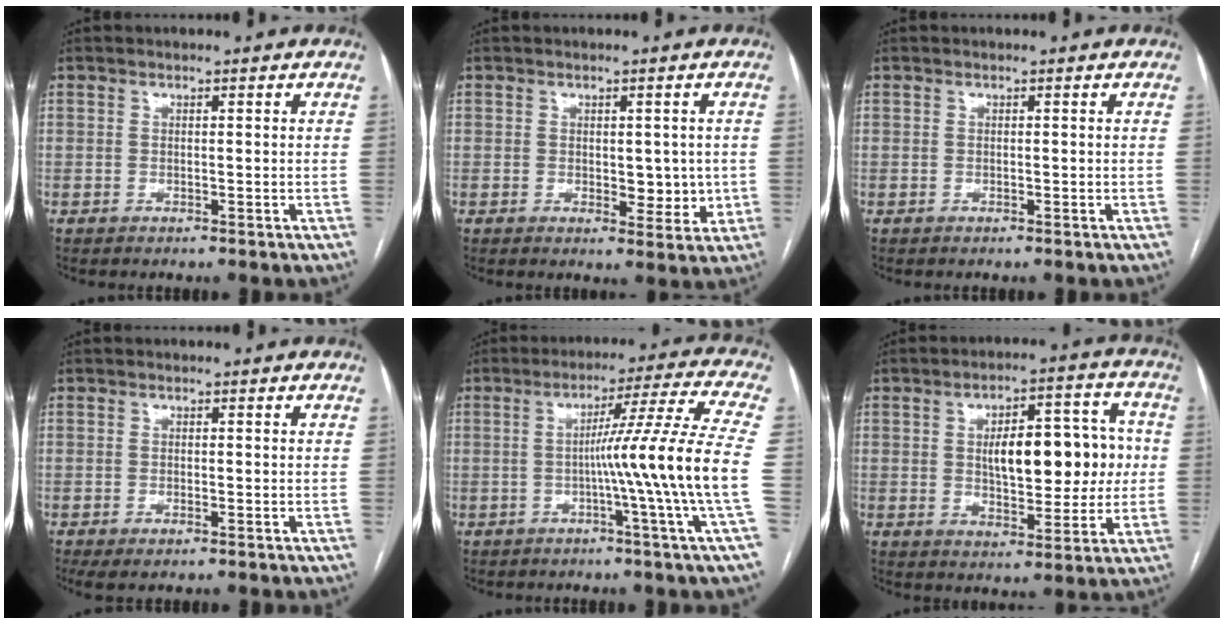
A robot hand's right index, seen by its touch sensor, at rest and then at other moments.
{"total": 4.6, "force": [0.1, 2.6, 3.8], "torque": [-0.036, -0.002, 0.010]}
{"total": 0.0}
{"total": 2.6, "force": [-1.5, 0.8, 1.9], "torque": [-0.032, -0.005, -0.019]}
{"total": 13.9, "force": [-2.4, -3.4, 13.2], "torque": [-0.190, -0.003, -0.043]}
{"total": 13.4, "force": [1.0, 5.6, 12.2], "torque": [-0.174, 0.030, 0.024]}